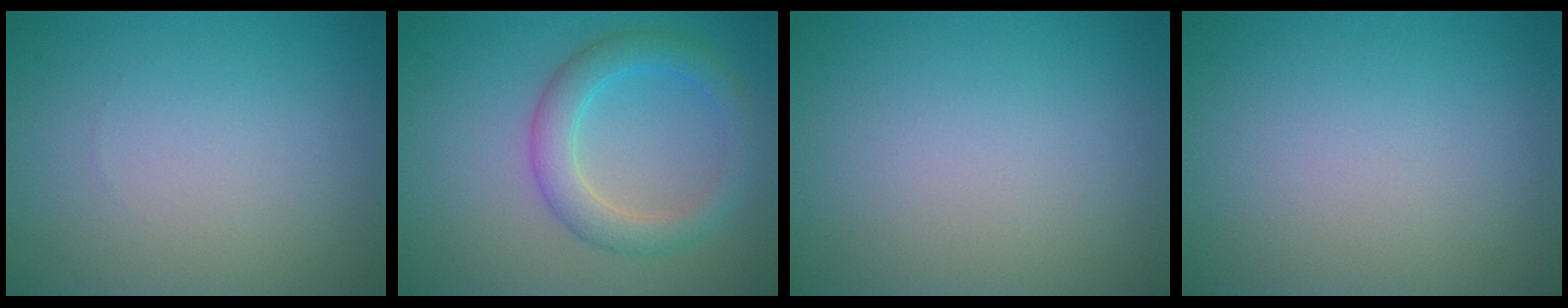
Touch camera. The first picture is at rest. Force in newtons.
{"total": 3.9, "press": 3.9, "slide": 0.1}
{"total": 0.0}
{"total": 0.0}